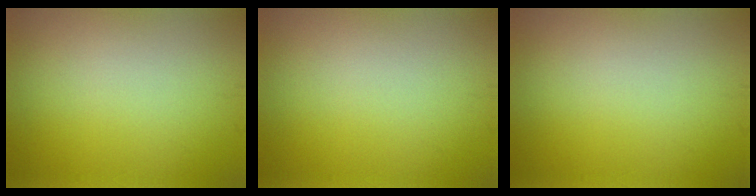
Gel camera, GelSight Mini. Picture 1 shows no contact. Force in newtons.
{"total": 0.0}
{"total": 0.0}